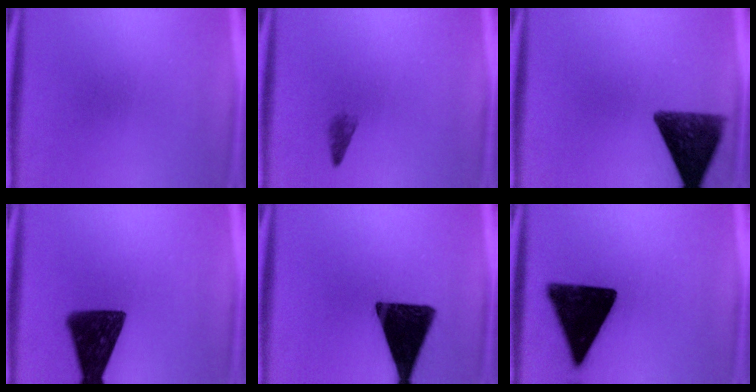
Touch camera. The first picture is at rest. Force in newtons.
{"total": 1.2}
{"total": 11.8}
{"total": 13.8}
{"total": 17.3}
{"total": 17.4}